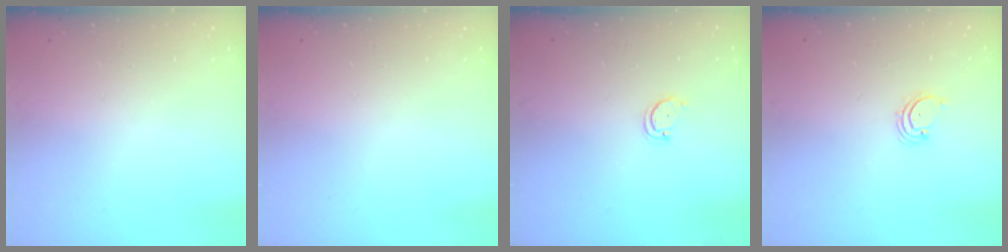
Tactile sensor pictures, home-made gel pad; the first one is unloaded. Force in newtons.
{"total": 0.0}
{"total": 2.8, "press": 2.8, "slide": 0.3}
{"total": 1.7, "press": 1.6, "slide": 0.2}